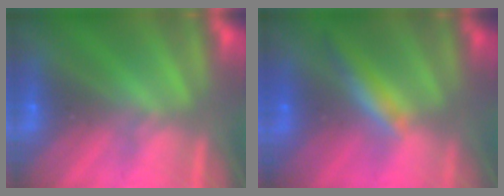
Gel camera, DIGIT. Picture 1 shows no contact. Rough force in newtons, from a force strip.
{"total": 1.6}